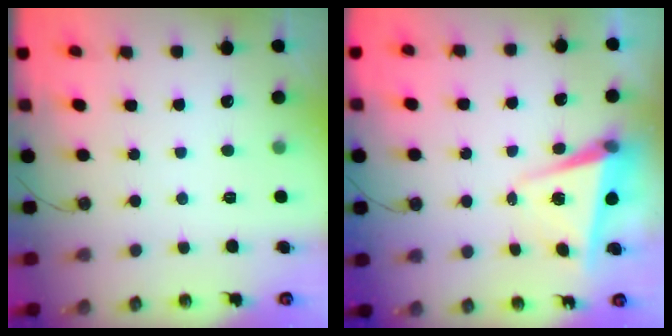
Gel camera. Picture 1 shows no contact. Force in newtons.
{"total": 5.6, "press": 5.3, "slide": 1.8}